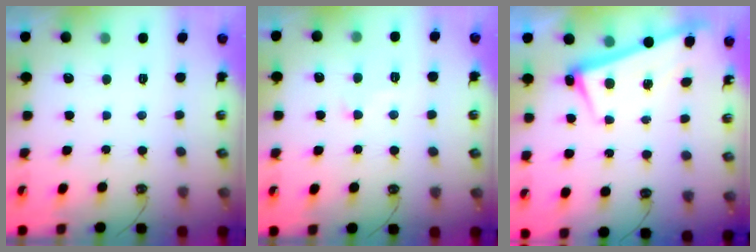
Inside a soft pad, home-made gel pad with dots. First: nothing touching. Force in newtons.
{"total": 2.9, "press": 2.8, "slide": 0.6}
{"total": 2.4, "press": 2.3, "slide": 0.5}